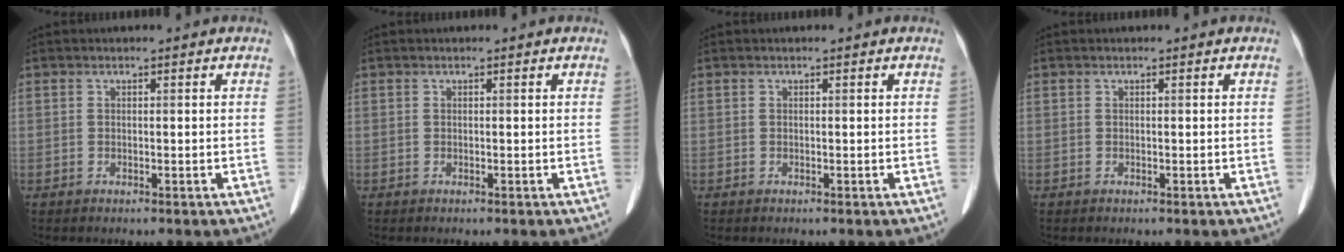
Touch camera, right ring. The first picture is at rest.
{"total": 0.0}
{"total": 0.0}
{"total": 0.0}